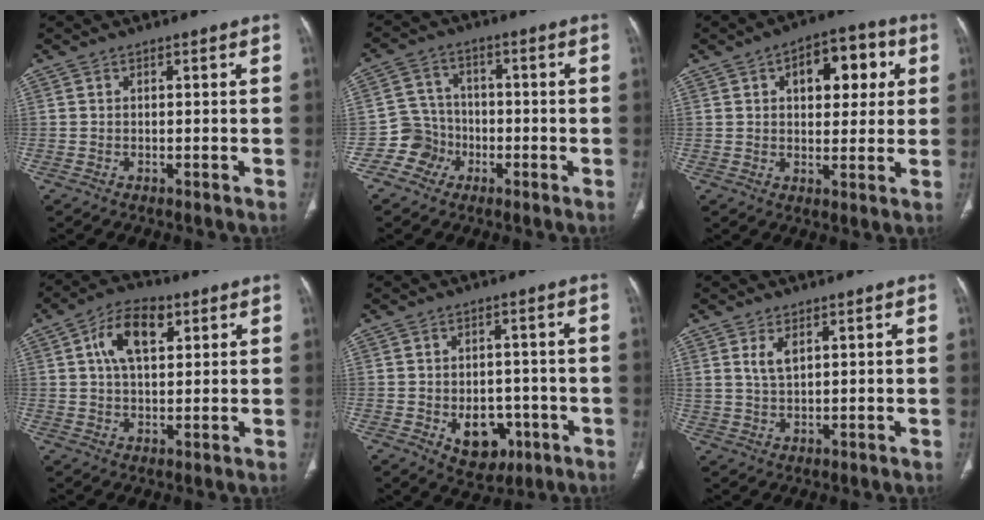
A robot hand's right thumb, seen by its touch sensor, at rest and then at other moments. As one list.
[{"total": 6.2, "force": [-2.7, 5.6, 0.1], "torque": [0.033, 0.025, -0.055]}, {"total": 11.8, "force": [3.8, 6.7, 9.0], "torque": [-0.081, 0.008, 0.050]}, {"total": 9.8, "force": [3.6, 5.4, 7.4], "torque": [-0.118, 0.006, 0.057]}, {"total": 8.5, "force": [-2.9, 6.1, 5.3], "torque": [-0.040, 0.016, -0.025]}, {"total": 3.6, "force": [1.8, 1.6, 2.6], "torque": [-0.049, -0.010, 0.041]}]